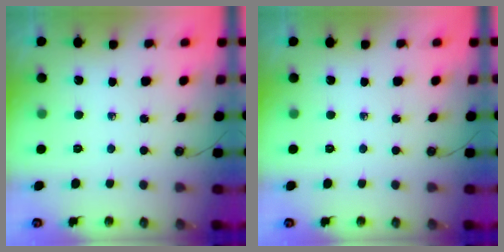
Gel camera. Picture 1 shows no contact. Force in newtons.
{"total": 0.0}